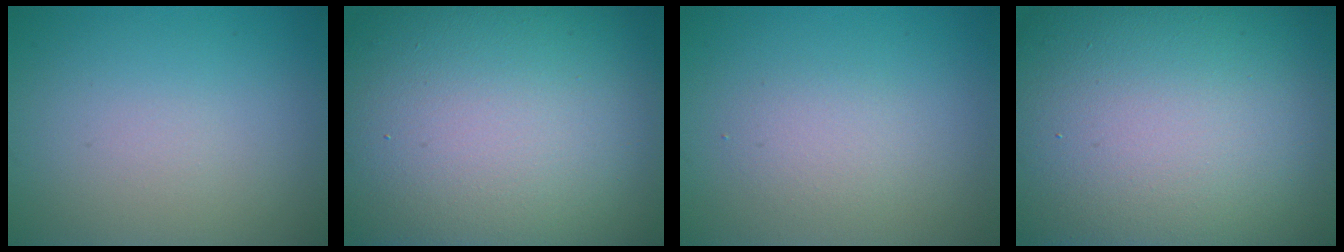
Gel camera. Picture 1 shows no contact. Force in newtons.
{"total": 21.4, "press": 21.3, "slide": 0.6}
{"total": 1.7, "press": 1.7, "slide": 0.2}
{"total": 25.5, "press": 25.5, "slide": 1.0}